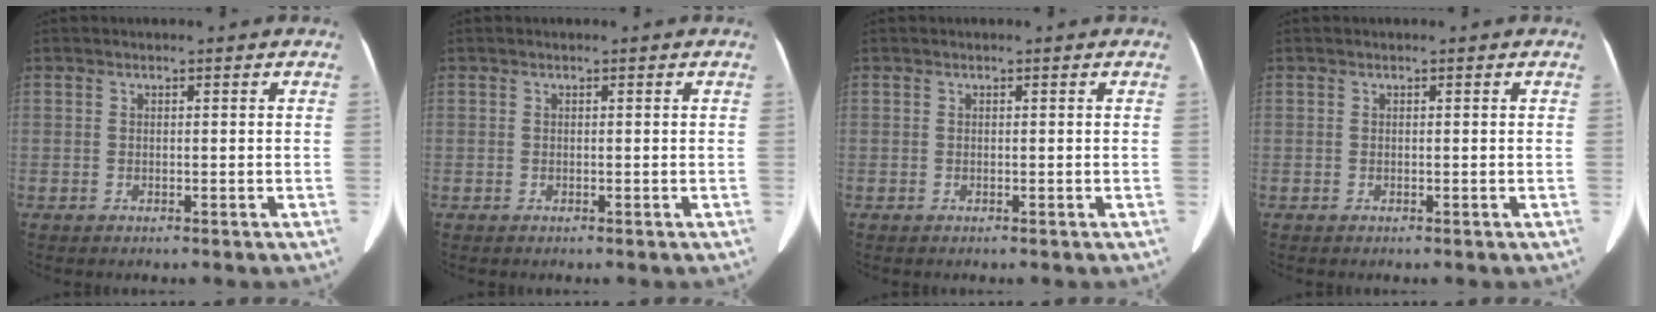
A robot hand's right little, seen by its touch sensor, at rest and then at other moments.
{"total": 0.0}
{"total": 0.0}
{"total": 0.0}